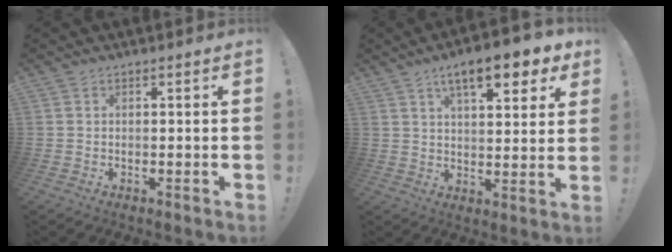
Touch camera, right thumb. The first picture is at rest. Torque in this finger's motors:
{"motor_torque": [0.23, 0.51, 1.12, 0.62, 0.38]}